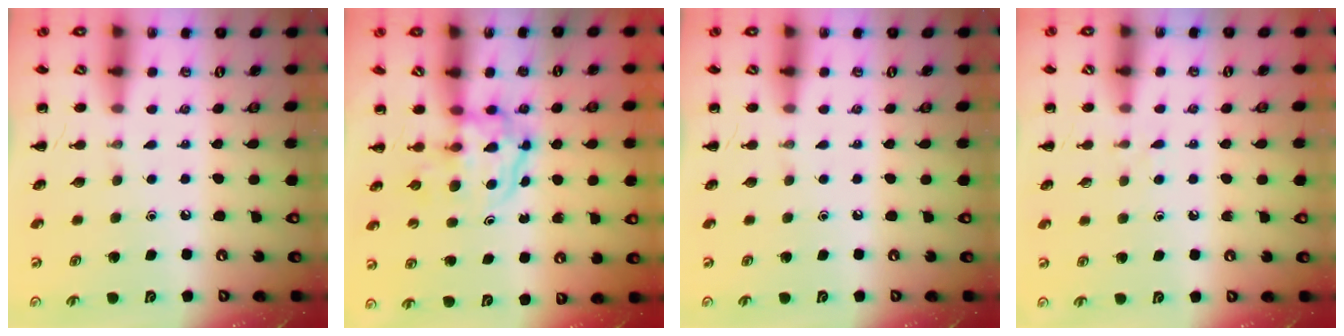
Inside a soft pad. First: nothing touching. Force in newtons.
{"total": 3.9, "press": 3.9, "slide": 0.4}
{"total": 0.0}
{"total": 3.6, "press": 3.2, "slide": 1.8}